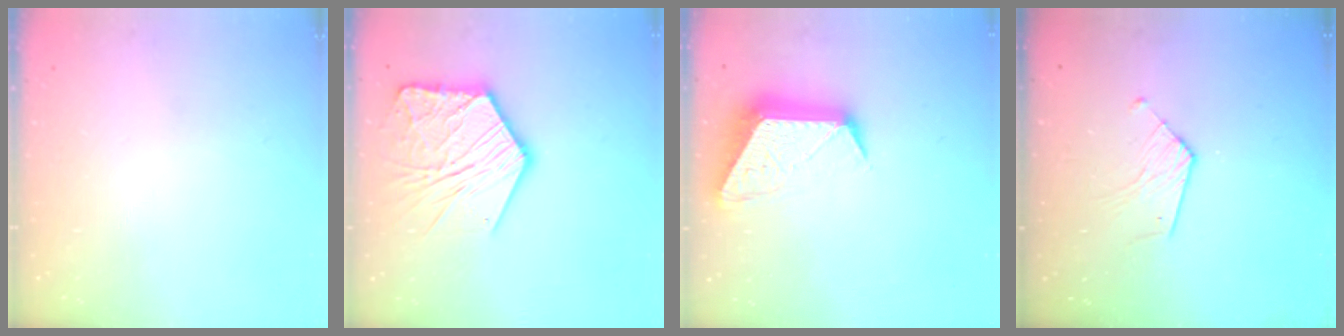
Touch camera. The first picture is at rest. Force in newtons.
{"total": 17.1, "press": 17.0, "slide": 1.7}
{"total": 12.8, "press": 12.8, "slide": 1.1}
{"total": 6.4, "press": 6.4, "slide": 0.5}